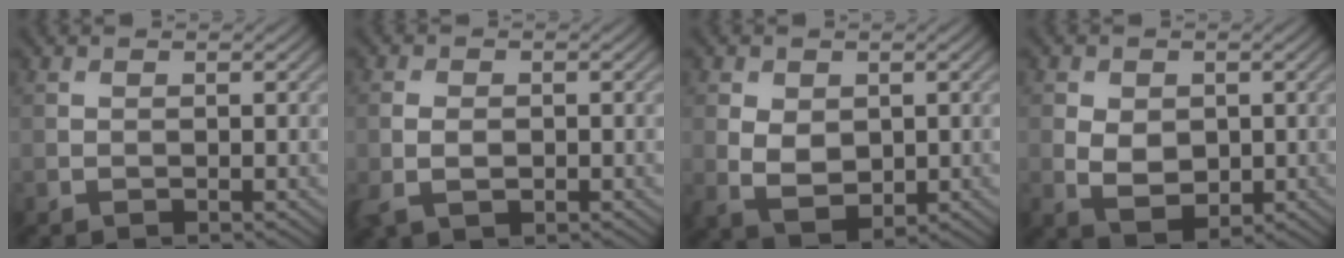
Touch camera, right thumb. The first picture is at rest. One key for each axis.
{"total": 3.3, "fx": -0.9, "fy": 2.2, "fz": 2.4, "tx": -0.060, "ty": -0.005, "tz": -0.017}
{"total": 4.3, "fx": 0.7, "fy": 3.1, "fz": 3.0, "tx": -0.072, "ty": -0.004, "tz": 0.017}
{"total": 4.1, "fx": 0.2, "fy": 3.0, "fz": 2.7, "tx": -0.064, "ty": -0.004, "tz": 0.006}